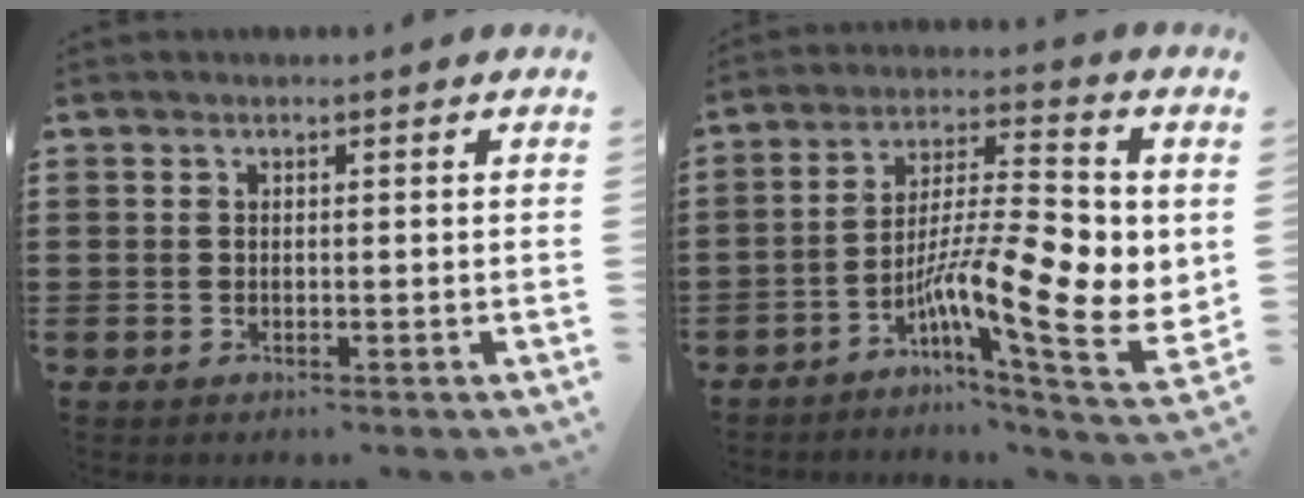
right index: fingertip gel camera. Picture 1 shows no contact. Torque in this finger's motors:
{"motor_torque": [2.14, 0.00, 1.06, 0.21]}